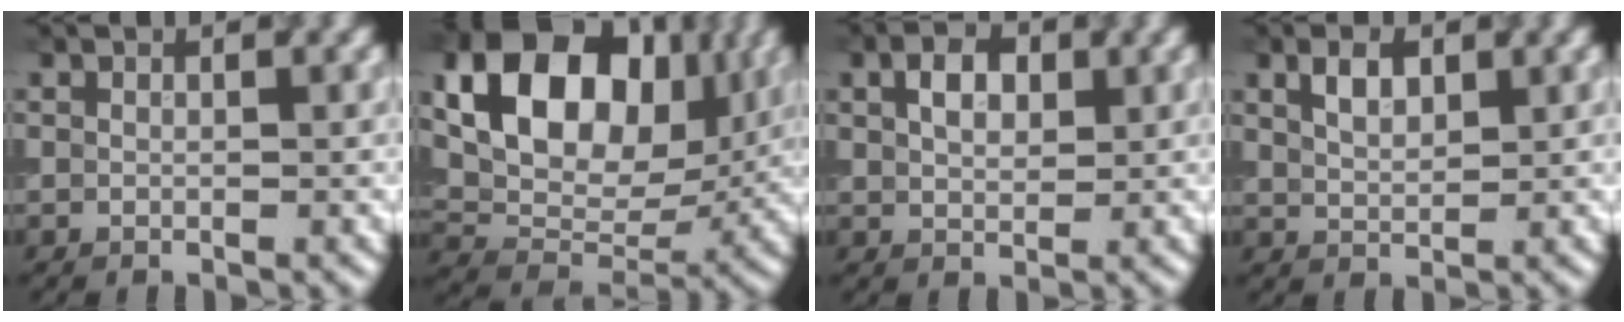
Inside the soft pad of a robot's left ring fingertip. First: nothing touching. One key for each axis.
{"total": 13.3, "fx": 4.3, "fy": 9.0, "fz": 8.8, "tx": -0.149, "ty": 0.005, "tz": 0.075}
{"total": 2.9, "fx": 0.9, "fy": 1.9, "fz": 2.0, "tx": -0.039, "ty": 0.005, "tz": 0.016}
{"total": 2.5, "fx": 1.2, "fy": 1.4, "fz": 1.7, "tx": -0.035, "ty": 0.003, "tz": 0.026}